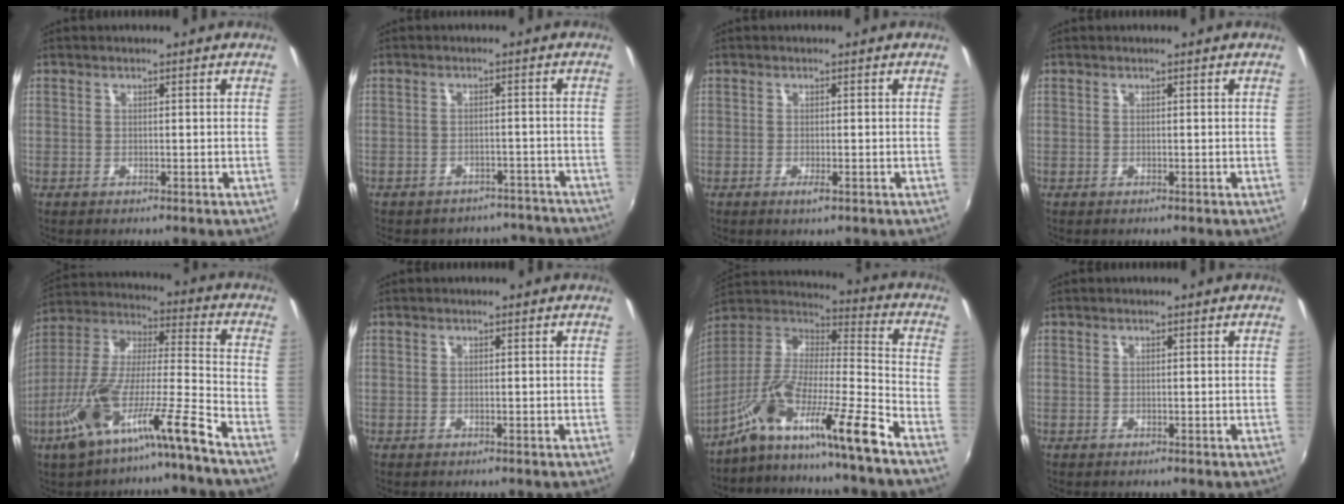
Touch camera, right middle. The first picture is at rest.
{"total": 12.0, "force": [-10.6, 5.2, 2.4], "torque": [-0.057, 0.014, -0.119]}
{"total": 1.6, "force": [-0.8, 0.3, 1.3], "torque": [-0.025, -0.006, -0.014]}
{"total": 0.0}
{"total": 16.2, "force": [-10.5, 0.1, 12.4], "torque": [-0.220, -0.017, -0.198]}
{"total": 0.0}
{"total": 17.8, "force": [-12.6, -0.8, 12.5], "torque": [-0.215, -0.032, -0.238]}
{"total": 0.0}